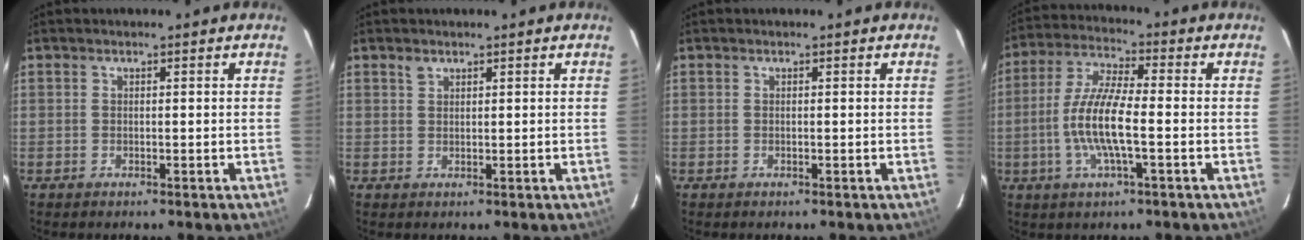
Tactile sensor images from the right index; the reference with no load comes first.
{"total": 1.2, "force": [0.9, 0.7, 0.4], "torque": [-0.007, 0.003, 0.016]}
{"total": 0.0}
{"total": 11.0, "force": [-2.4, 2.1, 10.6], "torque": [-0.219, 0.001, -0.048]}